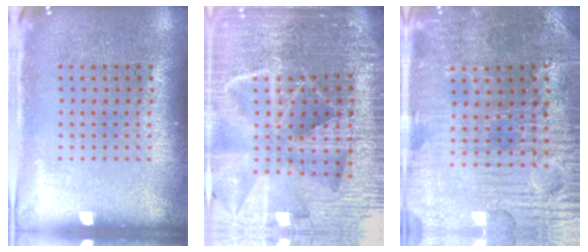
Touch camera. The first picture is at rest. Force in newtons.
{"total": 6.4, "press": 5.6, "slide": 3.3}
{"total": 3.7, "press": 3.7, "slide": 0.5}